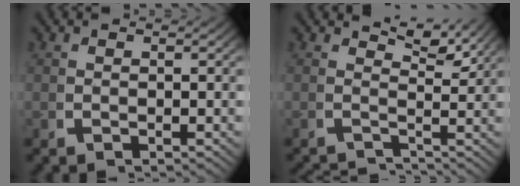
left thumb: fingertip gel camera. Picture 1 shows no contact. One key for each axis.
{"total": 2.3, "fx": -0.1, "fy": 1.1, "fz": 2.0, "tx": -0.015, "ty": -0.009, "tz": 0.000}